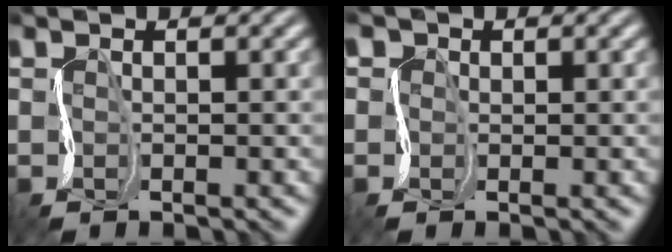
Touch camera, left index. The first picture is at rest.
{"total": 1.9, "force": [0.2, 1.7, 0.8], "torque": [-0.011, 0.015, -0.013]}